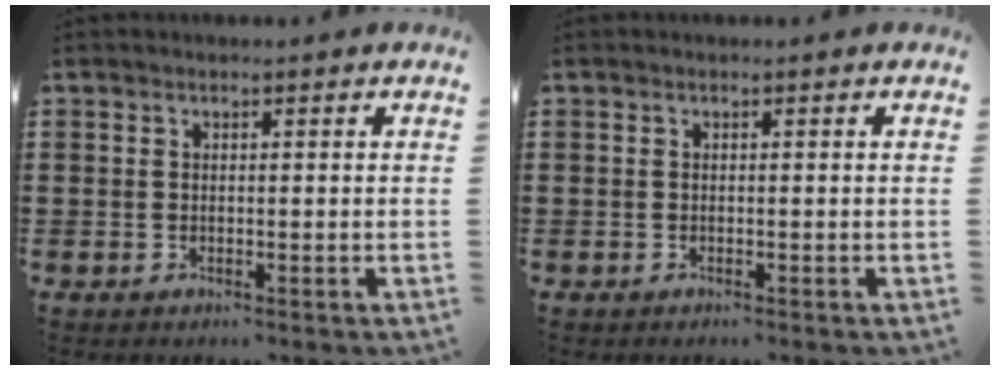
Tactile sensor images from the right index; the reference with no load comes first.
{"total": 0.0}